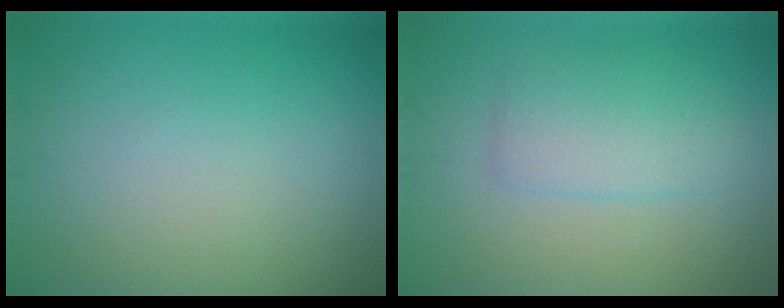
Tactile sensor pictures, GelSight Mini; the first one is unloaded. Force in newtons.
{"total": 3.0, "press": 3.0, "slide": 0.1}